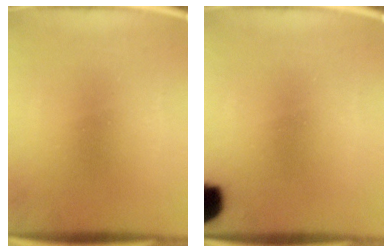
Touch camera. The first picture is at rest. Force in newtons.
{"total": 8.0}